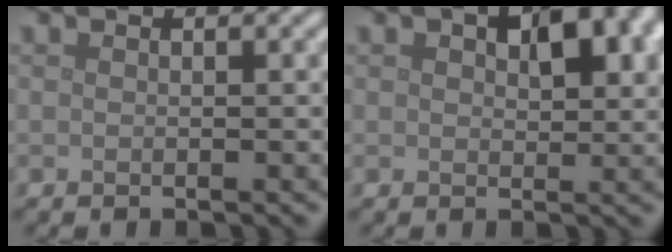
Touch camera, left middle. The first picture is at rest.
{"total": 7.0, "force": [2.5, 3.7, 5.4], "torque": [-0.071, 0.006, 0.037]}